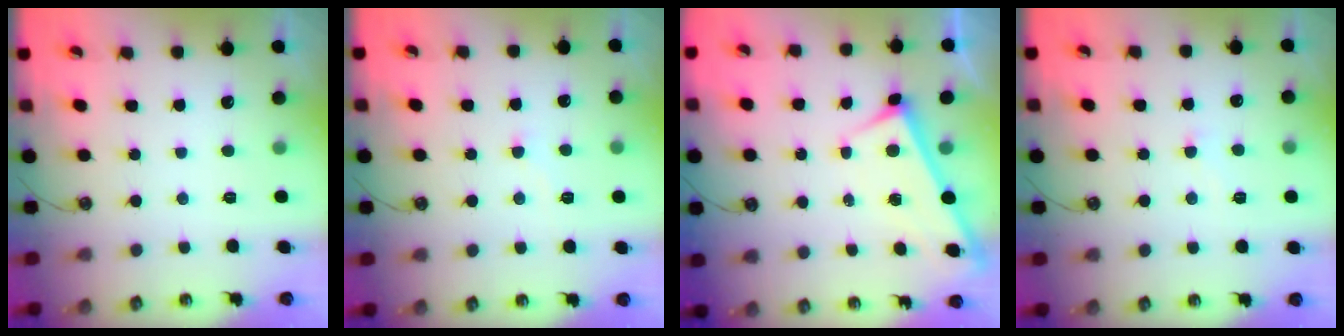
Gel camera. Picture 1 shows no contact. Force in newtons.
{"total": 3.9, "press": 3.9, "slide": 0.4}
{"total": 3.0, "press": 3.0, "slide": 0.2}
{"total": 2.4, "press": 2.3, "slide": 0.7}